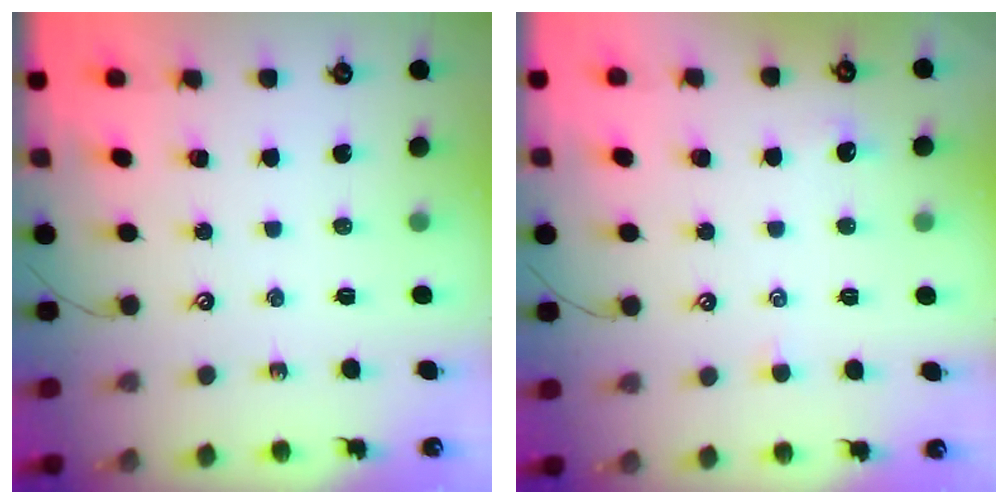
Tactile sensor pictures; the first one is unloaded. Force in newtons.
{"total": 2.1, "press": 2.0, "slide": 0.4}